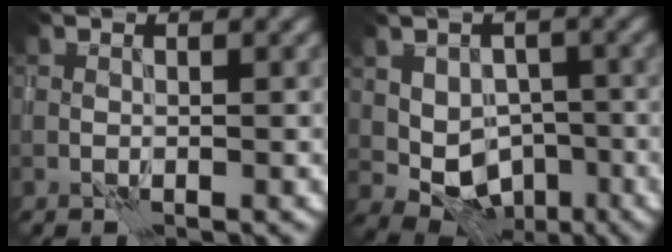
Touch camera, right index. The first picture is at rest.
{"total": 5.9, "force": [-0.9, 4.6, 3.6], "torque": [-0.053, -0.003, -0.007]}